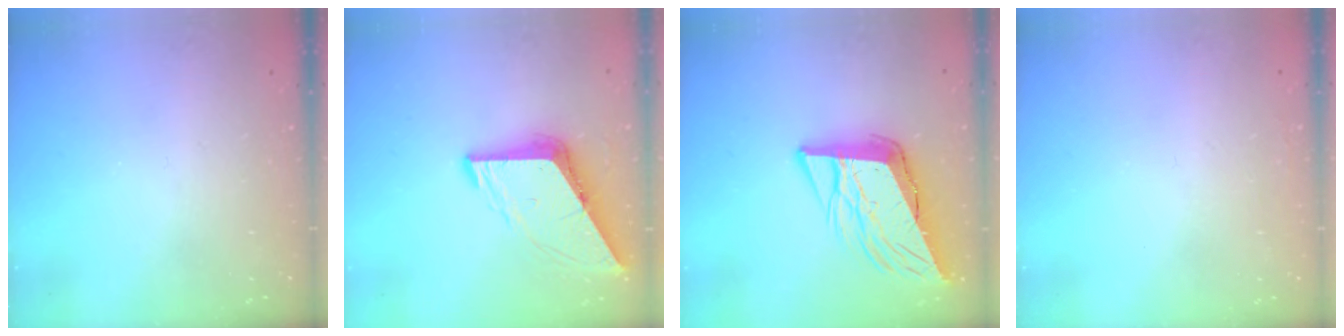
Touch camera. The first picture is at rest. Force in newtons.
{"total": 8.6, "press": 8.5, "slide": 1.1}
{"total": 12.3, "press": 11.7, "slide": 3.6}
{"total": 1.6, "press": 1.6, "slide": 0.1}